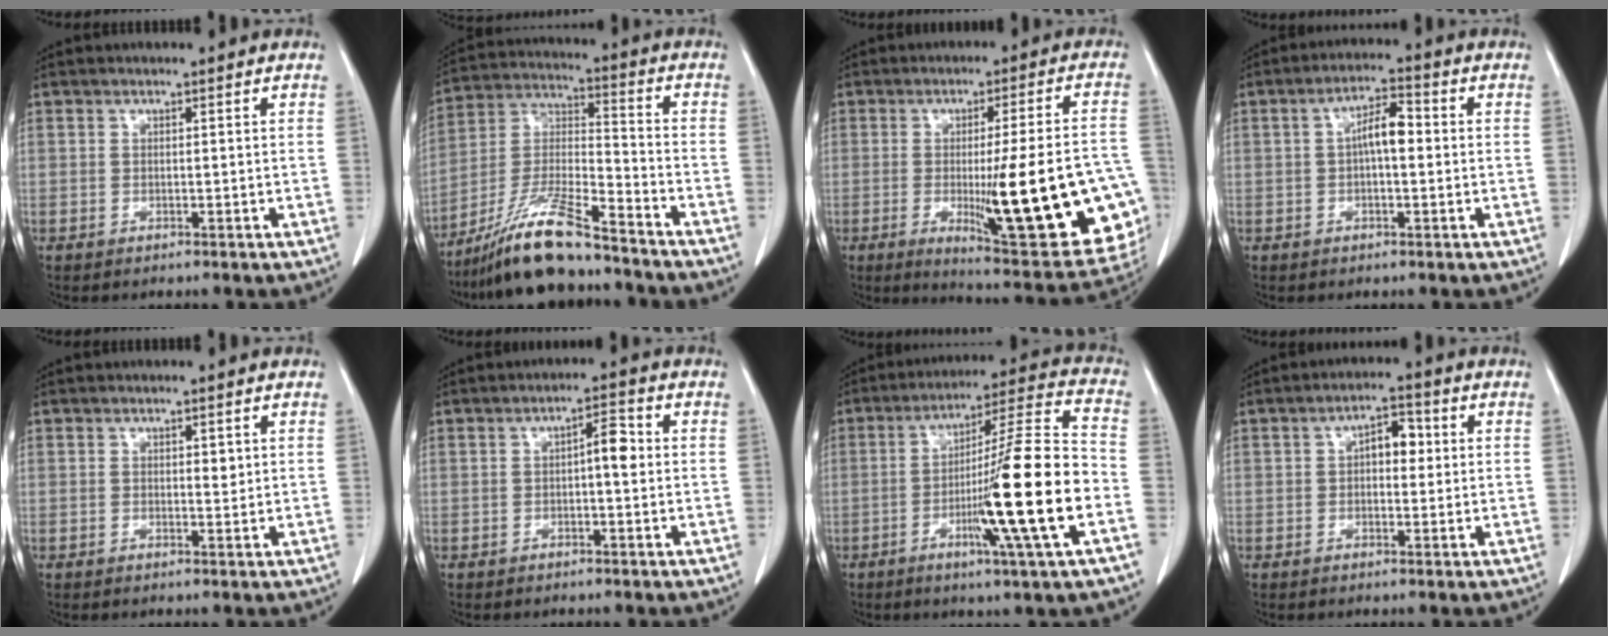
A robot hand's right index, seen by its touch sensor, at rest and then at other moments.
{"total": 14.3, "force": [-11.4, 1.4, 8.5], "torque": [-0.169, -0.014, -0.210]}
{"total": 24.2, "force": [-5.4, 3.3, 23.4], "torque": [-0.227, -0.011, -0.056]}
{"total": 5.3, "force": [0.3, 1.7, 5.0], "torque": [-0.090, 0.018, 0.000]}
{"total": 1.4, "force": [0.4, 0.6, 1.2], "torque": [-0.016, -0.002, 0.008]}
{"total": 3.7, "force": [0.1, 0.9, 3.5], "torque": [-0.053, 0.010, -0.002]}
{"total": 18.4, "force": [-5.0, -0.9, 17.6], "torque": [-0.287, -0.006, -0.088]}
{"total": 4.6, "force": [0.7, 2.4, 3.9], "torque": [-0.060, 0.020, 0.007]}